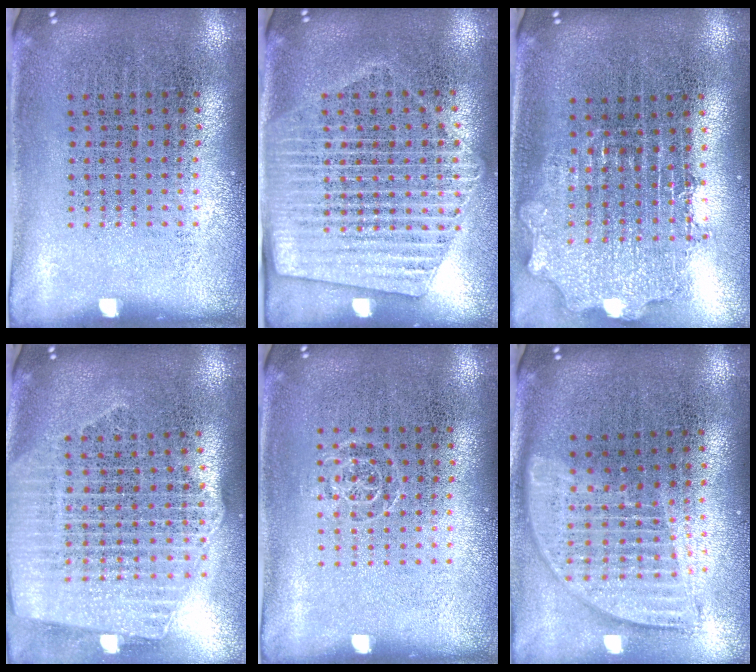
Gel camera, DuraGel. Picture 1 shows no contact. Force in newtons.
{"total": 1.8, "press": 1.6, "slide": 0.7}
{"total": 1.9, "press": 1.5, "slide": 1.1}
{"total": 2.4, "press": 2.2, "slide": 1.2}
{"total": 0.6, "press": 0.5, "slide": 0.3}
{"total": 1.8, "press": 1.5, "slide": 1.0}